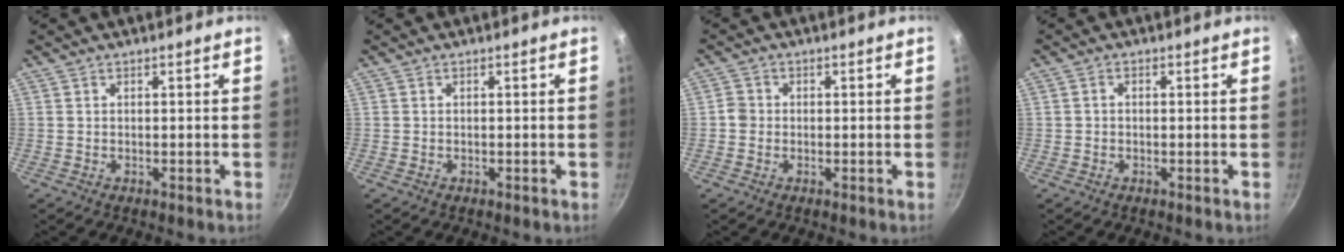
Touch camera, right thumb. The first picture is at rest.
{"total": 0.0}
{"total": 2.2, "force": [-0.4, 2.1, 0.7], "torque": [-0.004, 0.011, -0.012]}
{"total": 1.1, "force": [-0.2, 0.8, 0.6], "torque": [-0.012, 0.006, -0.003]}